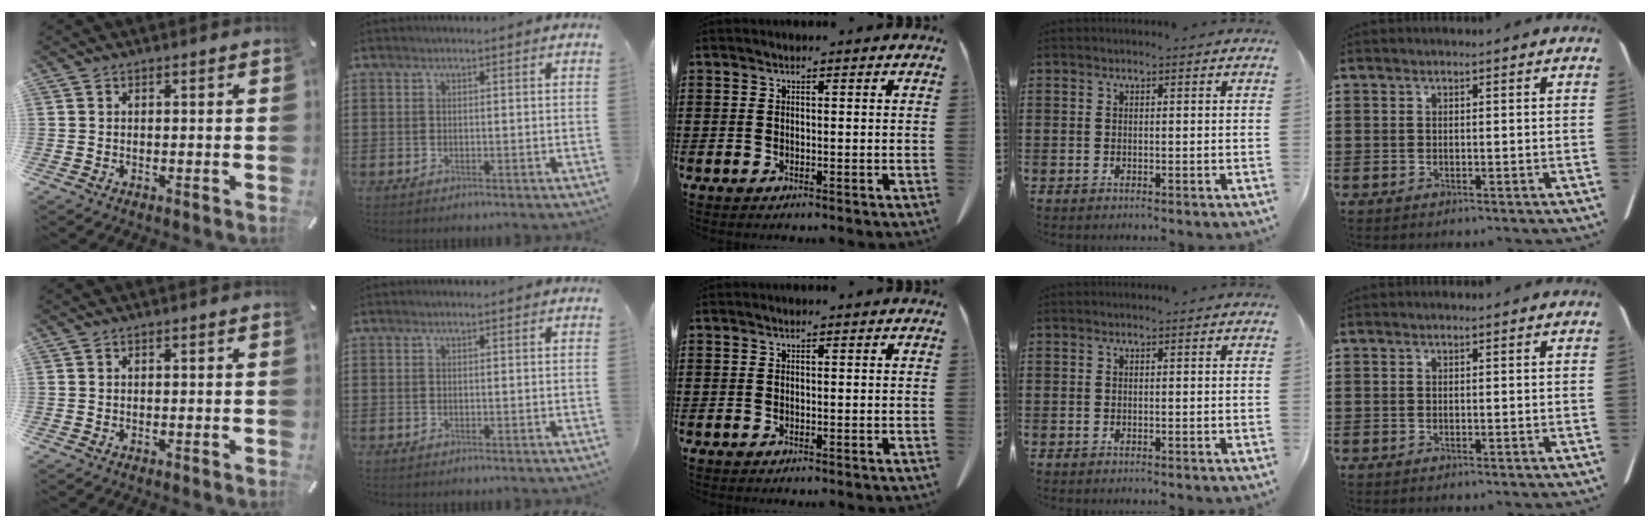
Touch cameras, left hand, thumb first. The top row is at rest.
{}